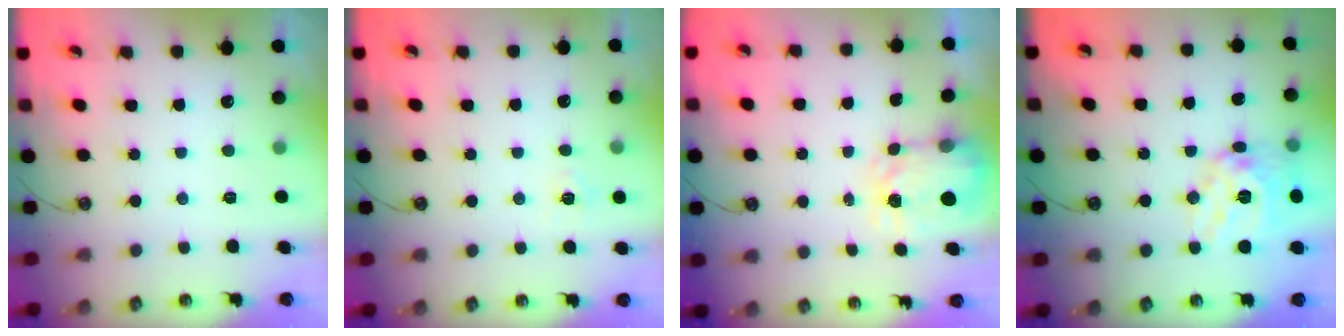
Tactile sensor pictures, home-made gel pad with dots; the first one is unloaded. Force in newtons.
{"total": 4.0, "press": 4.0, "slide": 0.5}
{"total": 4.0, "press": 3.9, "slide": 0.6}
{"total": 15.6, "press": 15.5, "slide": 1.4}